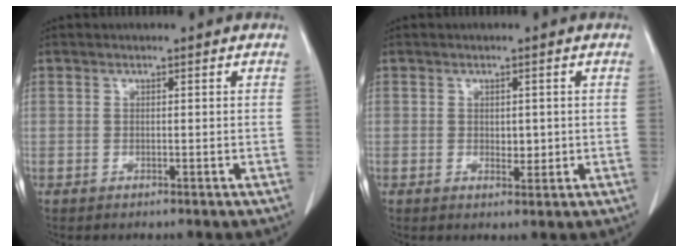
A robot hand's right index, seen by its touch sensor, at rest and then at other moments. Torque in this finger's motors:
{"motor_torque": [0.29, -0.02, 0.11, 0.03]}